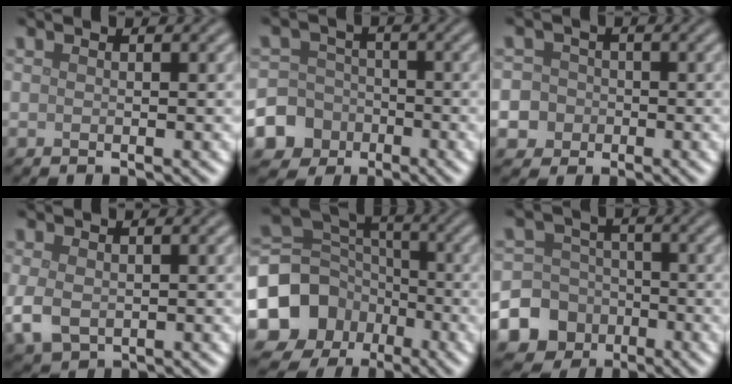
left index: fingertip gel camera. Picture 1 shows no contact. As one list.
[{"total": 7.1, "force": [-3.2, 6.3, 0.7], "torque": [-0.007, -0.010, -0.083]}, {"total": 9.0, "force": [-3.1, 8.2, 2.0], "torque": [-0.046, -0.008, -0.092]}, {"total": 3.5, "force": [-0.5, 2.5, 2.4], "torque": [-0.060, -0.011, -0.006]}, {"total": 12.3, "force": [-5.2, 10.3, 4.1], "torque": [-0.114, -0.017, -0.113]}, {"total": 10.5, "force": [-4.5, 9.4, 1.3], "torque": [-0.031, -0.029, -0.101]}]